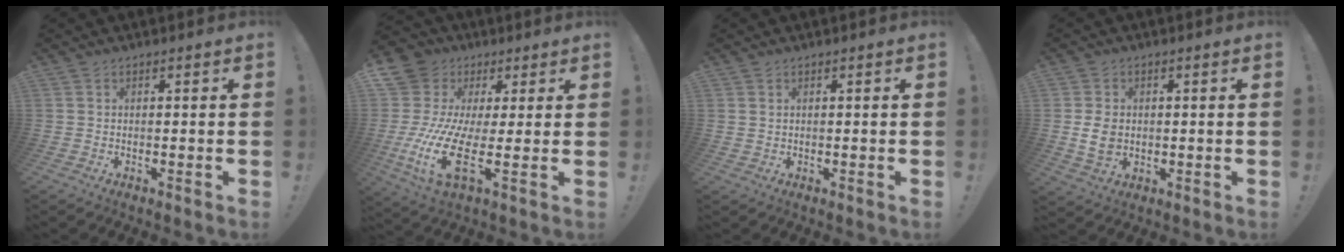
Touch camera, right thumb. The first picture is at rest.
{"total": 15.1, "force": [-1.1, 8.6, 12.4], "torque": [-0.266, -0.023, -0.021]}
{"total": 0.8, "force": [0.5, 0.6, 0.4], "torque": [-0.005, 0.002, 0.008]}
{"total": 7.1, "force": [0.2, 5.7, 4.3], "torque": [-0.076, 0.002, 0.004]}